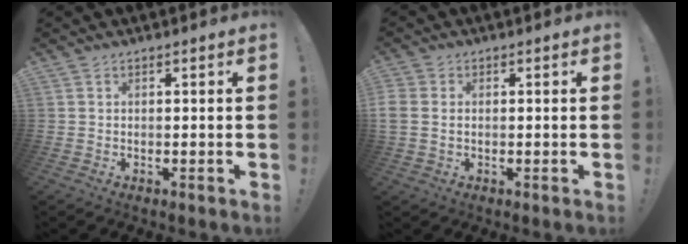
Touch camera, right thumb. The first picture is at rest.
{"total": 3.0, "force": [0.2, 2.2, 2.0], "torque": [-0.045, 0.004, 0.005]}